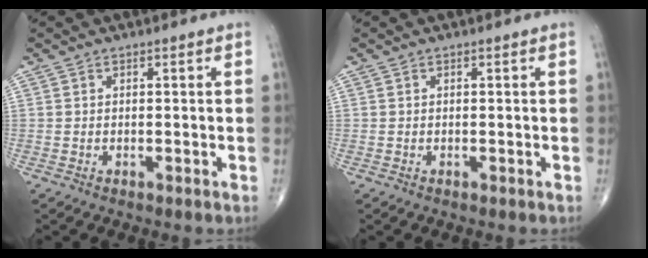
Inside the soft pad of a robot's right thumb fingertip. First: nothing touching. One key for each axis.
{"total": 0.0}